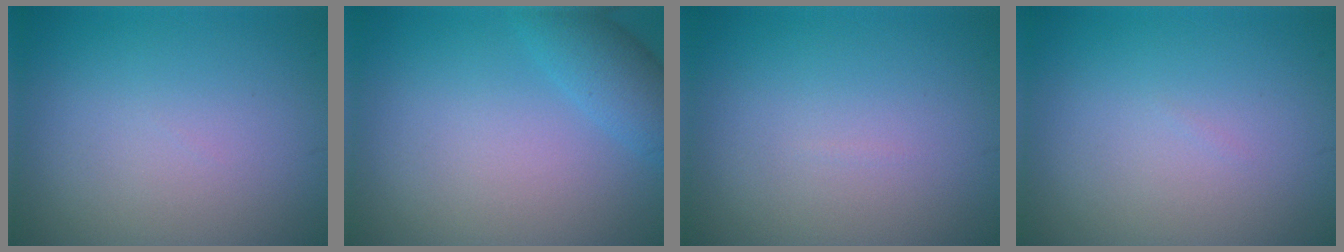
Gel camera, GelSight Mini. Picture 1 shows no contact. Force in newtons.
{"total": 3.0, "press": 3.0, "slide": 0.1}
{"total": 0.0}
{"total": 0.0}